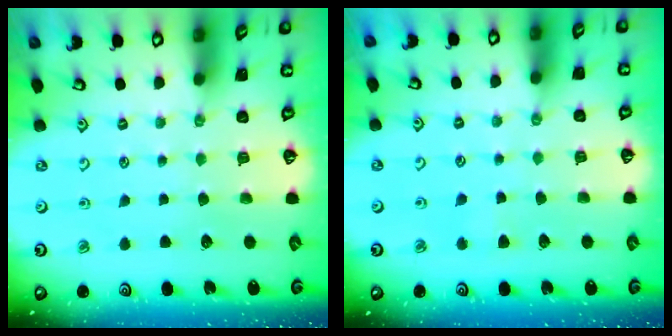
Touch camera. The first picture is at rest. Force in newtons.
{"total": 2.9, "press": 2.9, "slide": 0.4}